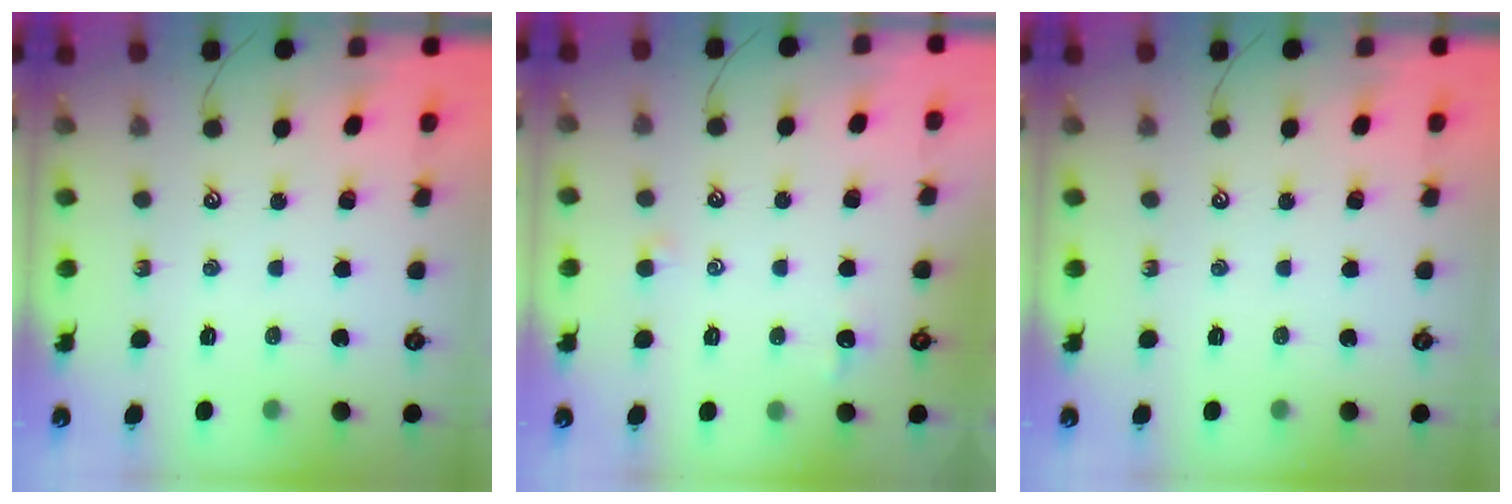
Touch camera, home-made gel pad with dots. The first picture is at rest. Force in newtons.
{"total": 1.1, "press": 1.0, "slide": 0.5}
{"total": 0.0}